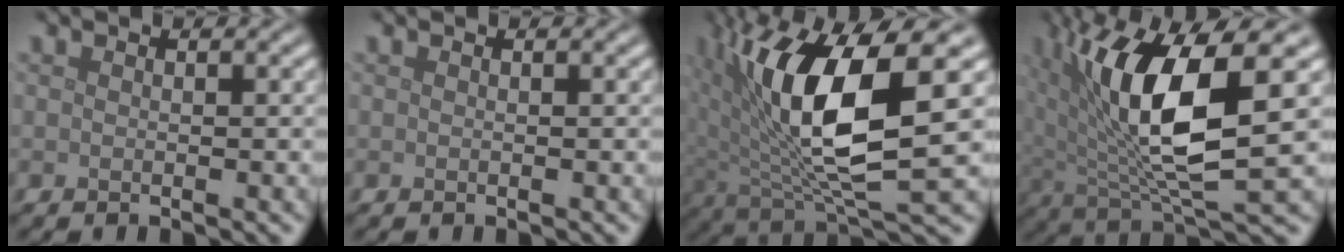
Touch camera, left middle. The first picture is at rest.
{"total": 0.0}
{"total": 12.4, "force": [2.2, 4.5, 11.4], "torque": [-0.218, -0.012, 0.046]}
{"total": 11.1, "force": [2.4, 3.6, 10.2], "torque": [-0.194, -0.006, 0.049]}